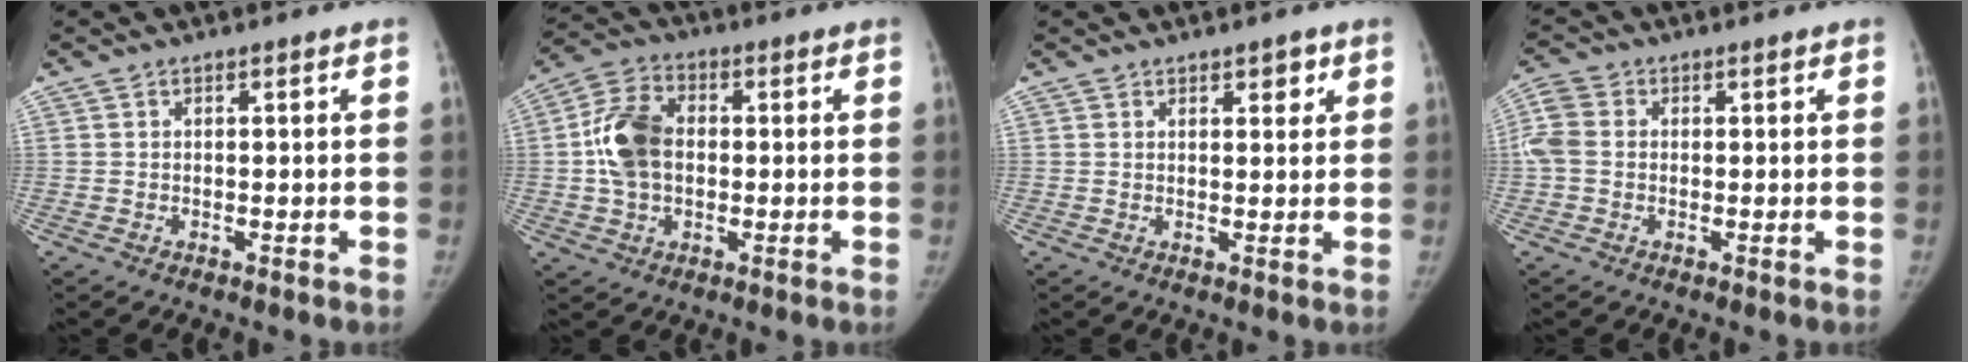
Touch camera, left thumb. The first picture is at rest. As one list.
[{"total": 10.6, "force": [0.2, 7.4, 7.6], "torque": [-0.136, 0.019, -0.001]}, {"total": 2.3, "force": [1.4, 1.2, 1.4], "torque": [-0.004, -0.007, 0.019]}, {"total": 4.5, "force": [0.0, 3.6, 2.7], "torque": [-0.071, 0.009, -0.007]}]